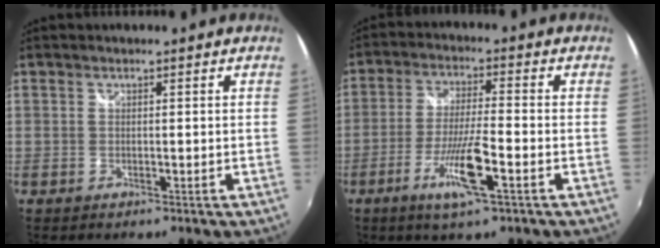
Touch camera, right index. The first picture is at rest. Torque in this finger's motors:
{"motor_torque": [0.97, 0.95, 0.36, 0.13]}